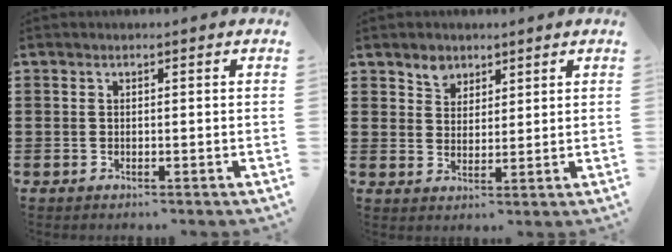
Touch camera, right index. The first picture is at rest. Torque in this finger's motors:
{"motor_torque": [0.01, 0.01, 0.01, 0.02]}